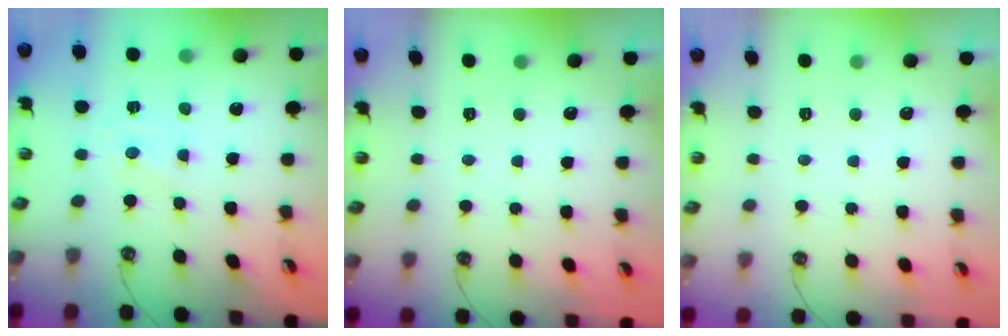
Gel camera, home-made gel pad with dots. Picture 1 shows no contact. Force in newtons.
{"total": 0.0}
{"total": 0.0}